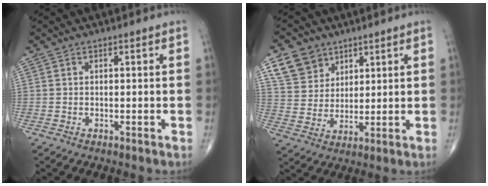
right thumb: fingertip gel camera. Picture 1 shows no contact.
{"total": 8.7, "force": [5.1, 6.6, 2.7], "torque": [-0.027, -0.022, 0.103]}